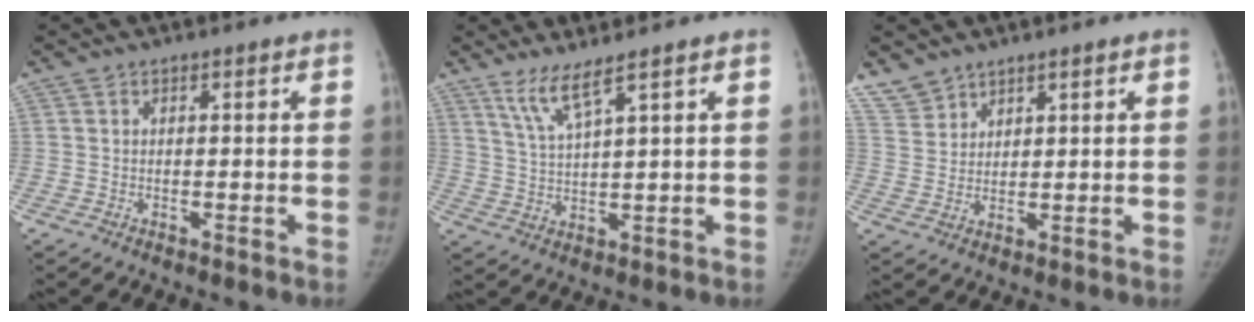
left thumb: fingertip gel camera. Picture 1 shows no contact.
{"total": 5.0, "force": [3.6, -0.2, 3.4], "torque": [-0.071, -0.030, 0.079]}
{"total": 4.1, "force": [3.6, 2.0, 0.3], "torque": [0.012, -0.015, 0.077]}